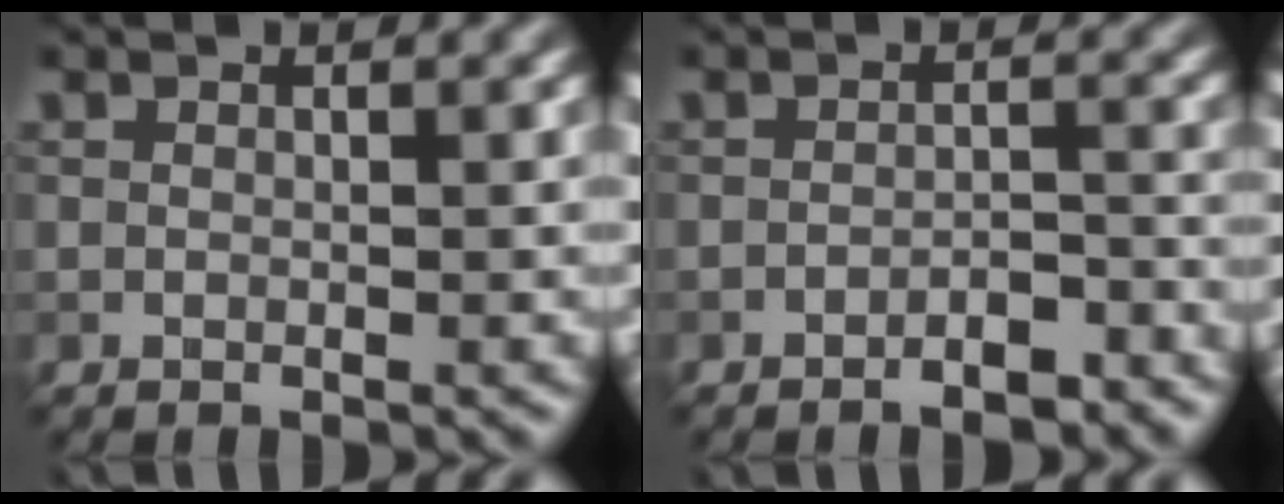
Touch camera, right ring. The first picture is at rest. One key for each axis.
{"total": 2.9, "fx": -2.1, "fy": 0.7, "fz": 1.8, "tx": -0.023, "ty": 0.006, "tz": -0.033}